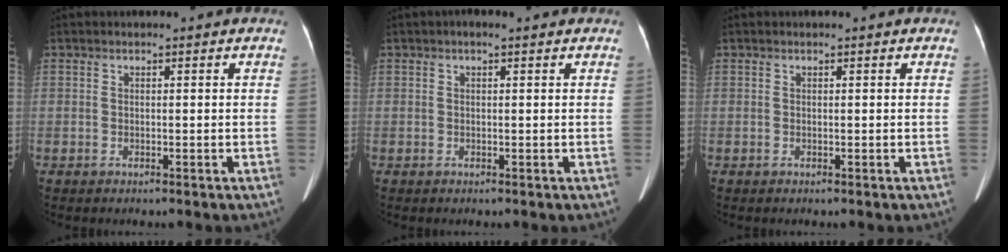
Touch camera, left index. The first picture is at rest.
{"total": 1.0, "force": [0.6, 0.3, 0.7], "torque": [-0.018, 0.009, 0.007]}
{"total": 0.0}